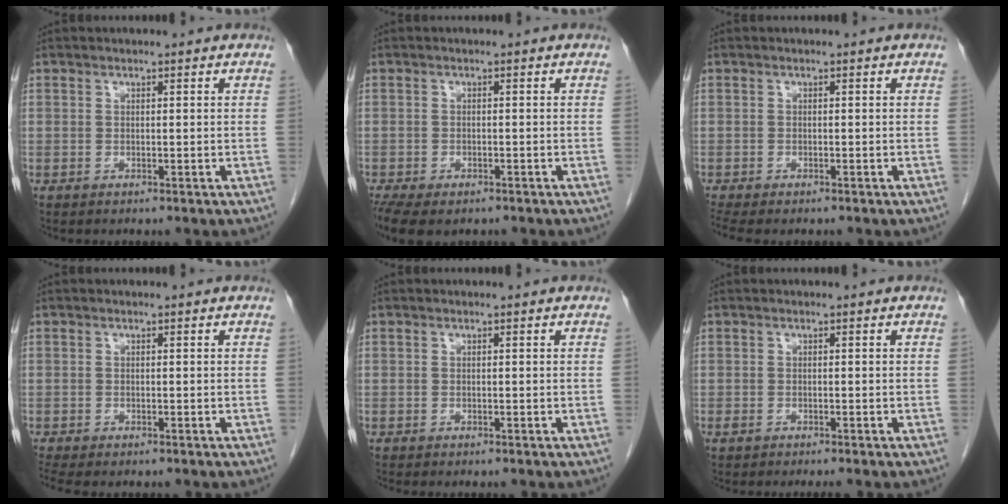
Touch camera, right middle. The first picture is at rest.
{"total": 9.1, "force": [-6.4, 4.4, 4.8], "torque": [-0.102, -0.010, -0.094]}
{"total": 4.2, "force": [-3.5, 1.2, 2.0], "torque": [-0.033, -0.008, -0.054]}
{"total": 3.6, "force": [-3.0, 1.0, 1.7], "torque": [-0.027, -0.009, -0.045]}
{"total": 1.1, "force": [-1.0, 0.2, 0.5], "torque": [-0.010, -0.002, -0.012]}
{"total": 1.6, "force": [-1.3, 0.3, 0.9], "torque": [-0.014, -0.004, -0.019]}